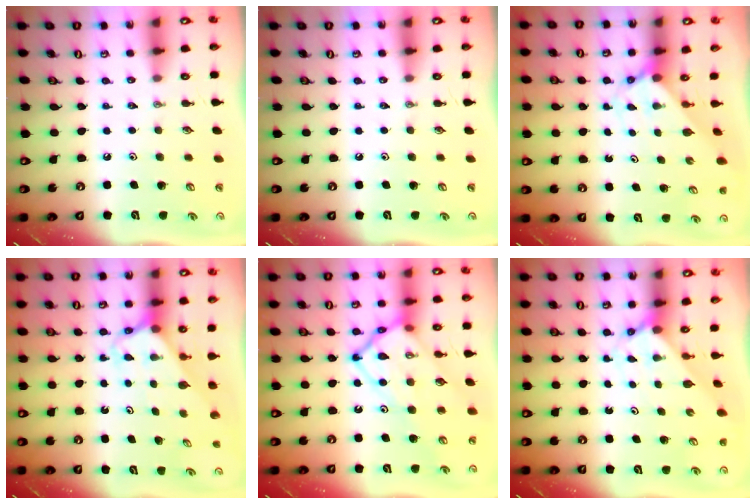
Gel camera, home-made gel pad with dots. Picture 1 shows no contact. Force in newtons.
{"total": 0.0}
{"total": 1.9, "press": 1.9, "slide": 0.2}
{"total": 2.7, "press": 2.7, "slide": 0.1}
{"total": 16.9, "press": 16.8, "slide": 1.5}
{"total": 2.6, "press": 2.6, "slide": 0.3}